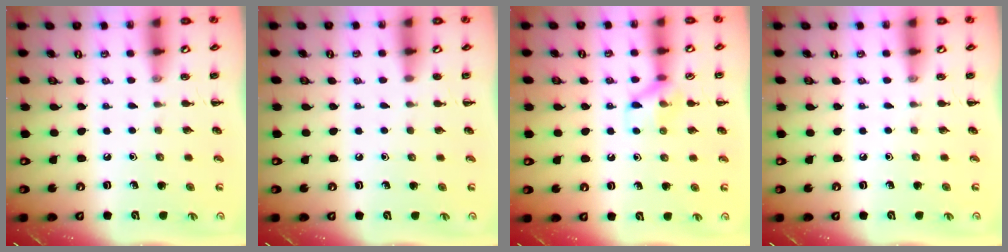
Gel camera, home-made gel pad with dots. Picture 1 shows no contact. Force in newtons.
{"total": 1.9, "press": 1.9, "slide": 0.4}
{"total": 8.3, "press": 8.2, "slide": 1.2}
{"total": 0.0}